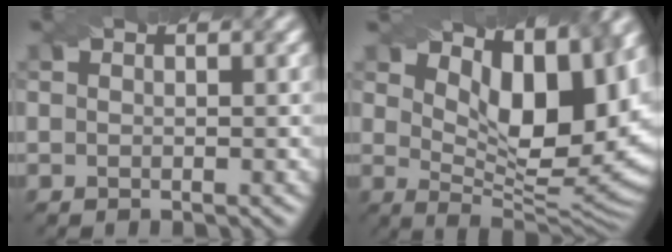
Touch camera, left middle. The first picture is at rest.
{"total": 11.3, "force": [5.1, 4.8, 8.8], "torque": [-0.142, 0.004, 0.088]}